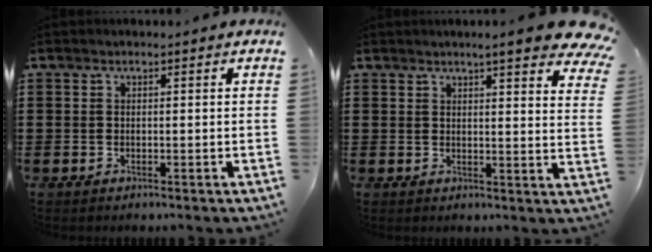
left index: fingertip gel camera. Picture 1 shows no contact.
{"total": 5.8, "force": [4.8, -0.3, 3.3], "torque": [-0.055, -0.021, 0.080]}